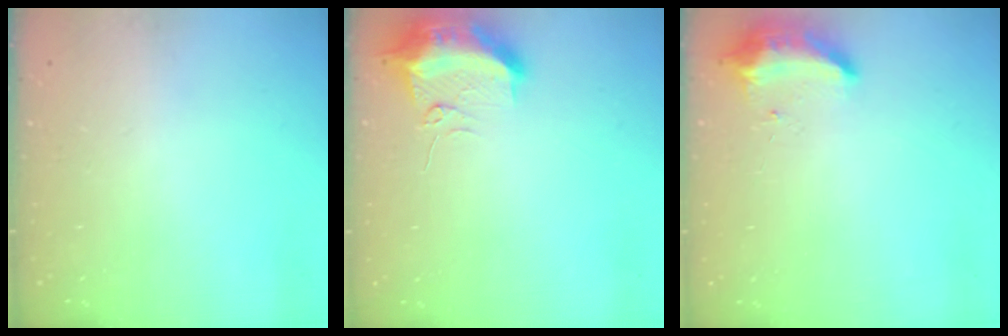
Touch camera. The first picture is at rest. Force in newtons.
{"total": 10.8, "press": 10.6, "slide": 1.9}
{"total": 9.1, "press": 8.7, "slide": 2.6}